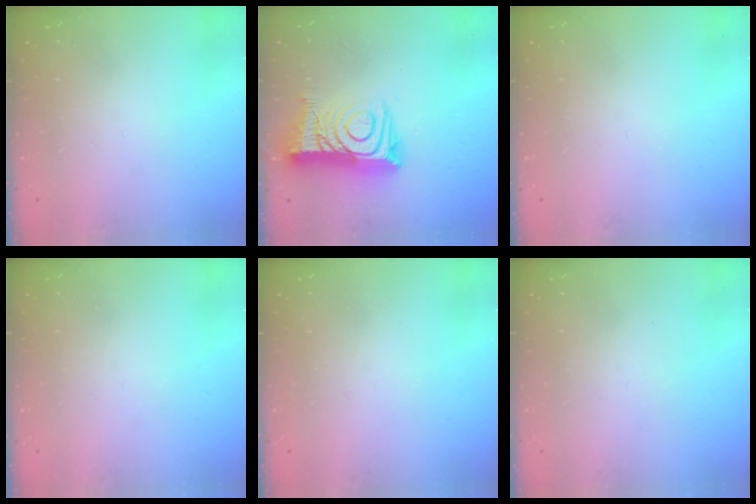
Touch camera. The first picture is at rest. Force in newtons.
{"total": 17.3, "press": 17.2, "slide": 1.3}
{"total": 0.0}
{"total": 0.0}
{"total": 2.8, "press": 2.8, "slide": 0.4}
{"total": 1.6, "press": 1.6, "slide": 0.1}